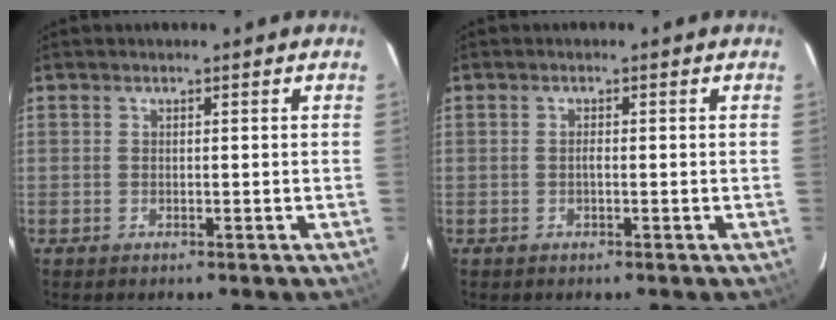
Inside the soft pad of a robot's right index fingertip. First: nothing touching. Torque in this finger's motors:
{"motor_torque": [0.10, 0.02, 0.04, 0.02]}